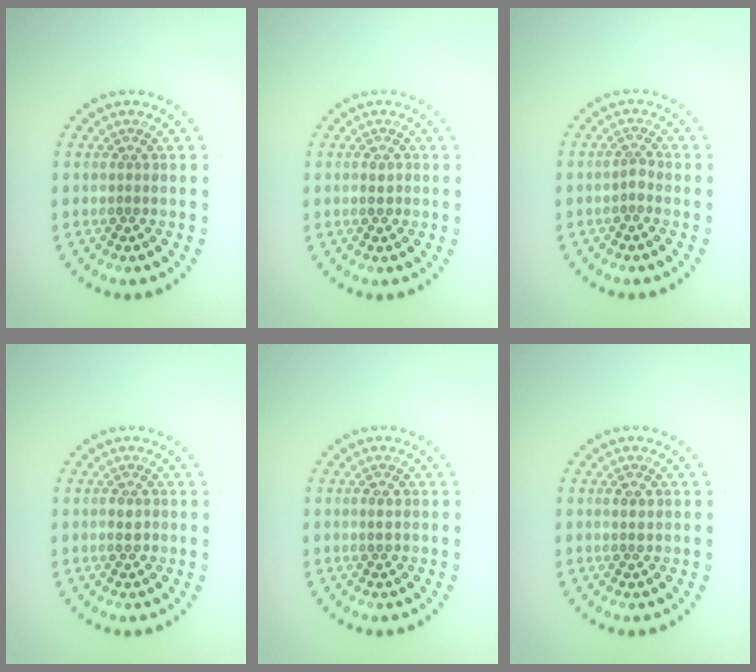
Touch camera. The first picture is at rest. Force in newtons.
{"total": 1.0, "press": 1.0, "slide": 0.2}
{"total": 0.9, "press": 0.7, "slide": 0.7}
{"total": 1.1, "press": 1.1, "slide": 0.1}
{"total": 0.9, "press": 0.9, "slide": 0.0}
{"total": 1.0, "press": 0.9, "slide": 0.3}